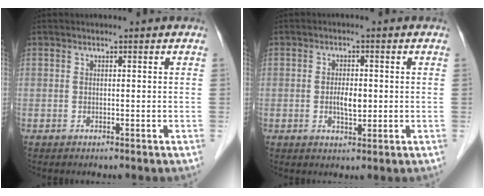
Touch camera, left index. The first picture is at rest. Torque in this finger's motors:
{"motor_torque": [0.11, 0.06, 0.08, 0.04]}